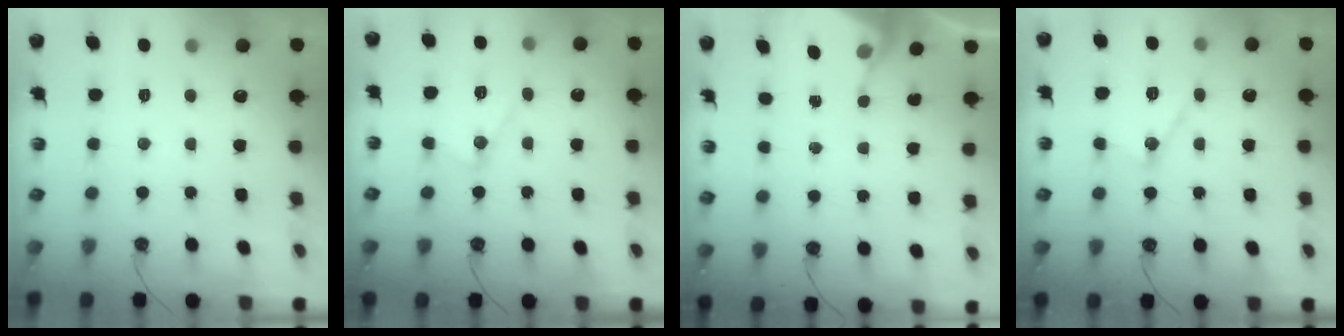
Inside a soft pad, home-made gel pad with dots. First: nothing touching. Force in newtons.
{"total": 13.3, "press": 13.3, "slide": 0.6}
{"total": 4.9, "press": 4.9, "slide": 0.1}
{"total": 12.8, "press": 12.7, "slide": 0.8}